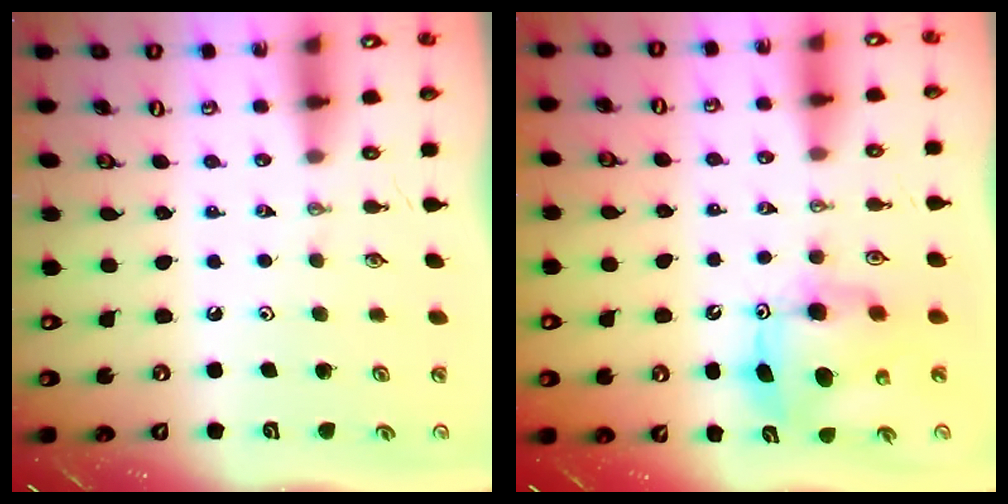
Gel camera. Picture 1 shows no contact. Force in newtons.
{"total": 9.1, "press": 9.1, "slide": 0.7}